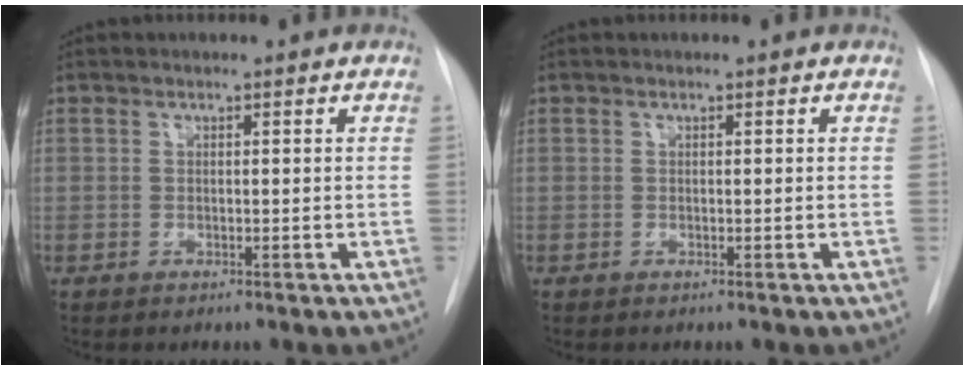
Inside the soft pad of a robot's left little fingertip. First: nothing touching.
{"total": 0.0}